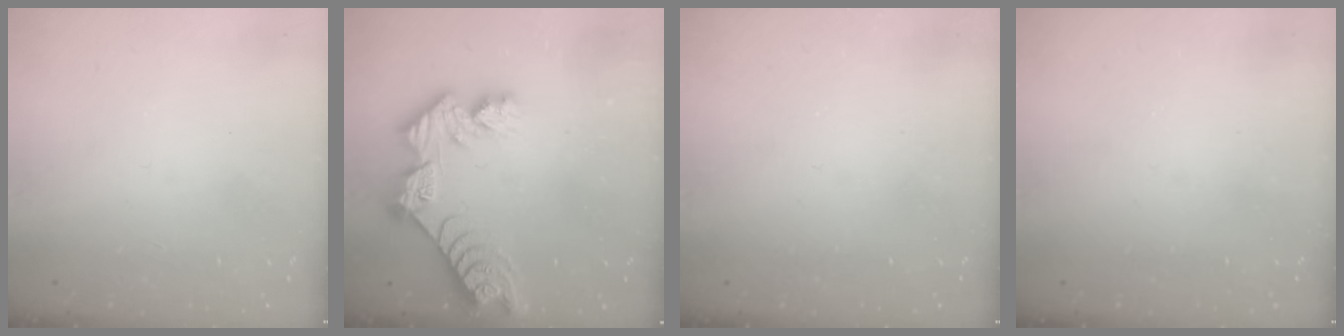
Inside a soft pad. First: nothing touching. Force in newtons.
{"total": 11.9, "press": 11.8, "slide": 1.0}
{"total": 0.0}
{"total": 0.0}